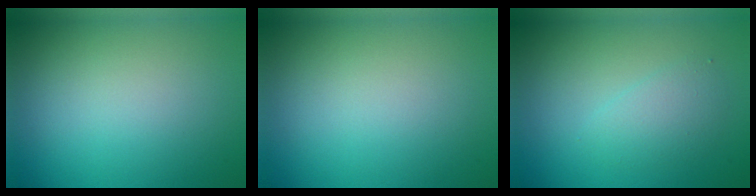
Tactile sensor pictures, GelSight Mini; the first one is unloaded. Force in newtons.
{"total": 0.0}
{"total": 2.0, "press": 2.0, "slide": 0.1}